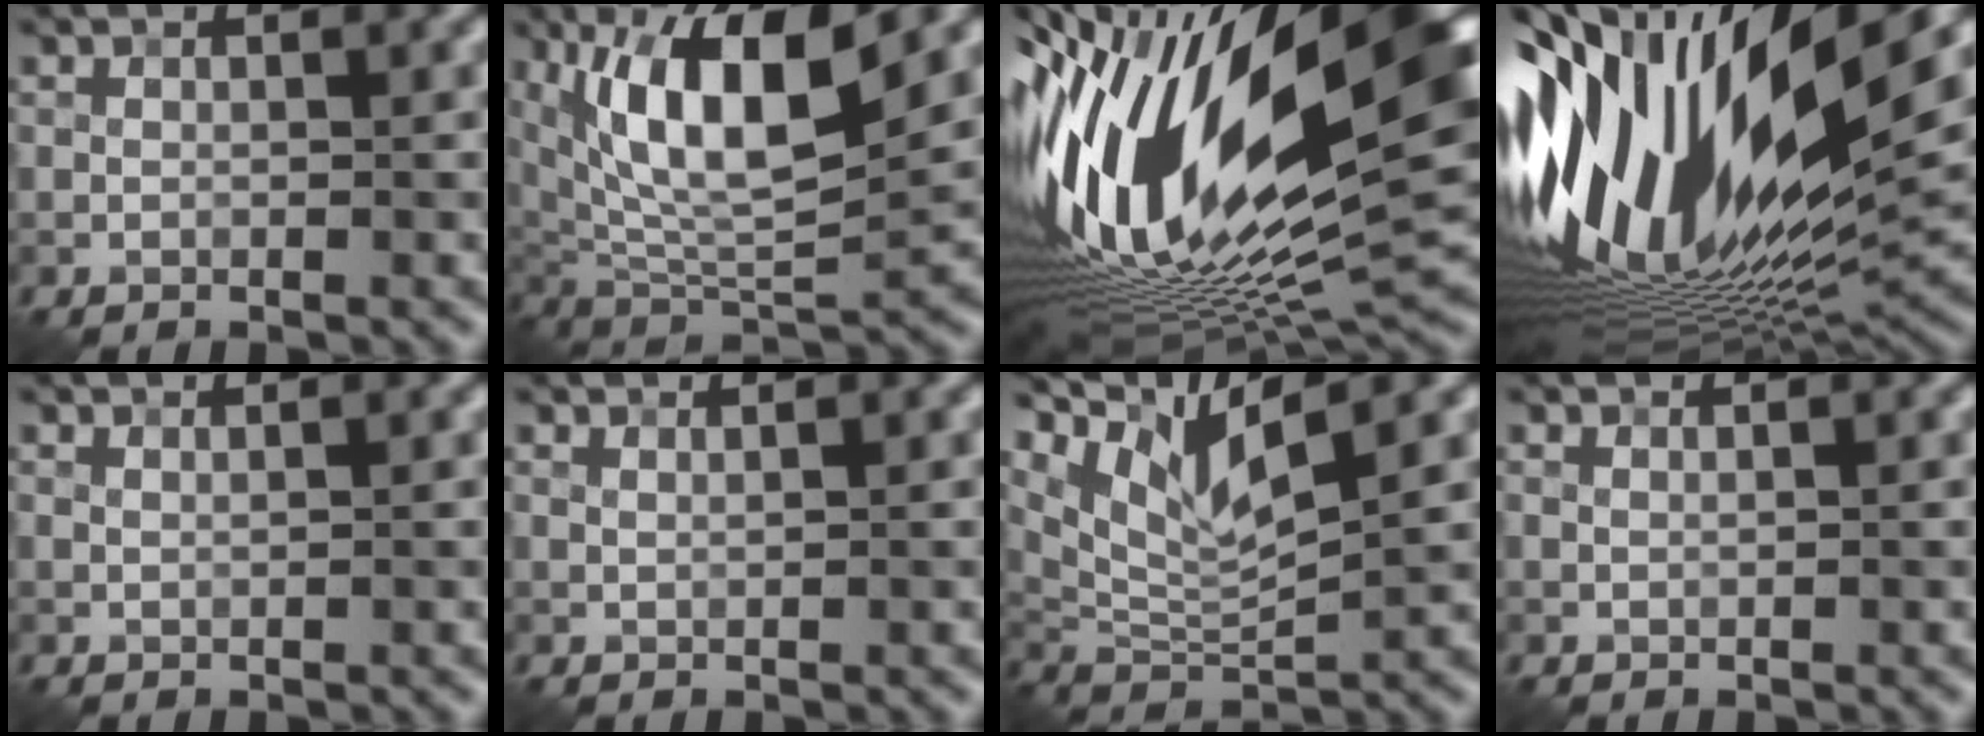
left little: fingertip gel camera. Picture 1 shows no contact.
{"total": 11.6, "force": [4.5, 4.4, 9.7], "torque": [-0.165, 0.003, 0.079]}
{"total": 19.3, "force": [1.8, 7.8, 17.6], "torque": [-0.339, -0.024, 0.029]}
{"total": 18.7, "force": [3.7, 7.2, 16.8], "torque": [-0.322, -0.015, 0.052]}
{"total": 1.0, "force": [0.8, 0.2, 0.5], "torque": [-0.006, -0.006, 0.005]}
{"total": 1.3, "force": [1.0, 0.3, 0.7], "torque": [-0.009, -0.005, 0.008]}
{"total": 6.7, "force": [4.1, 1.7, 5.1], "torque": [-0.107, -0.003, 0.081]}
{"total": 0.7, "force": [0.6, 0.1, 0.3], "torque": [-0.007, -0.007, 0.004]}